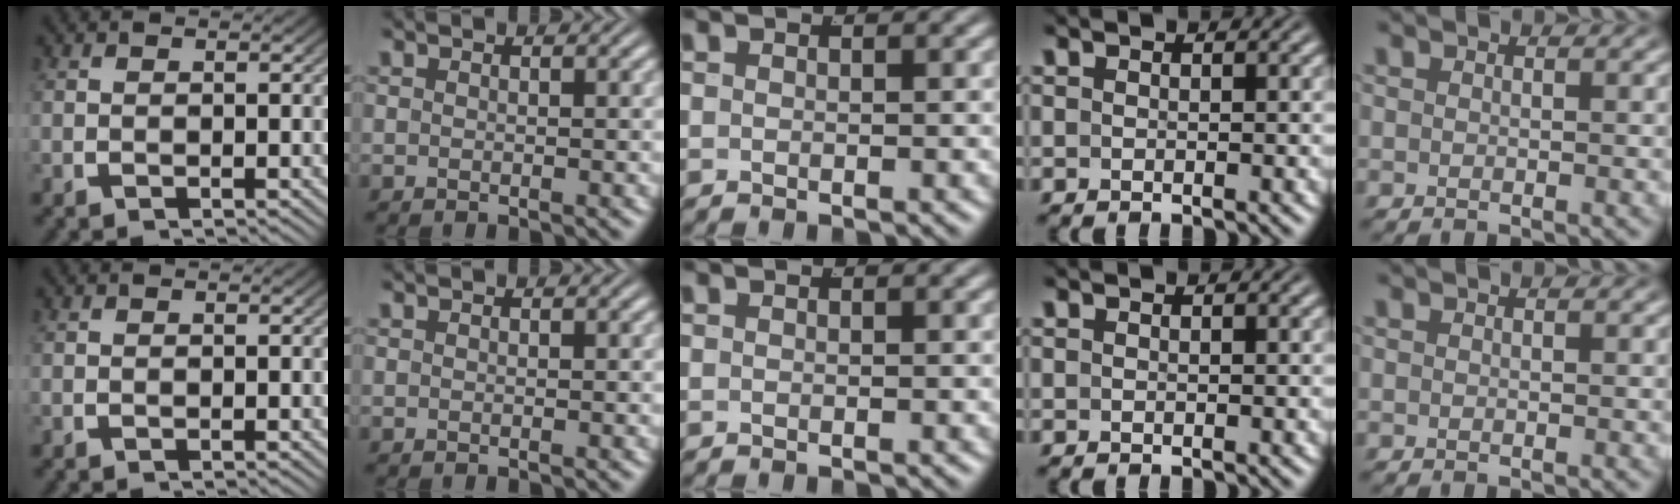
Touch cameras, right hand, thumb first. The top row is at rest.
{}